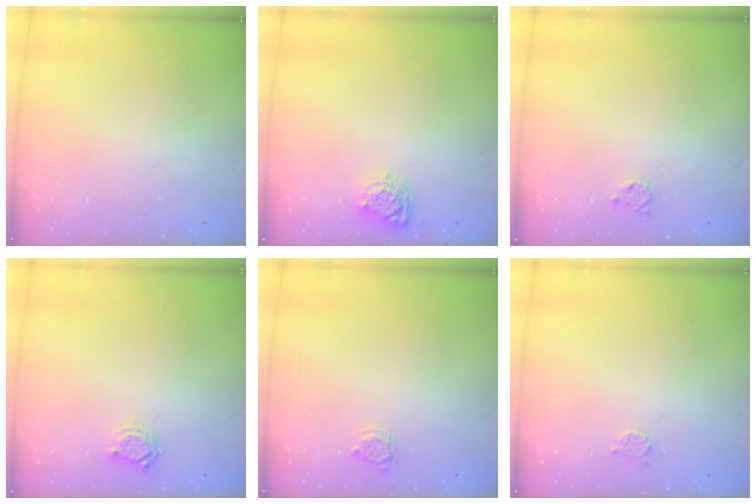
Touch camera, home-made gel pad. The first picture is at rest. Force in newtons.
{"total": 6.5, "press": 6.5, "slide": 0.1}
{"total": 2.4, "press": 2.4, "slide": 0.4}
{"total": 5.5, "press": 5.4, "slide": 0.6}
{"total": 3.0, "press": 3.0, "slide": 0.3}
{"total": 2.3, "press": 2.3, "slide": 0.3}